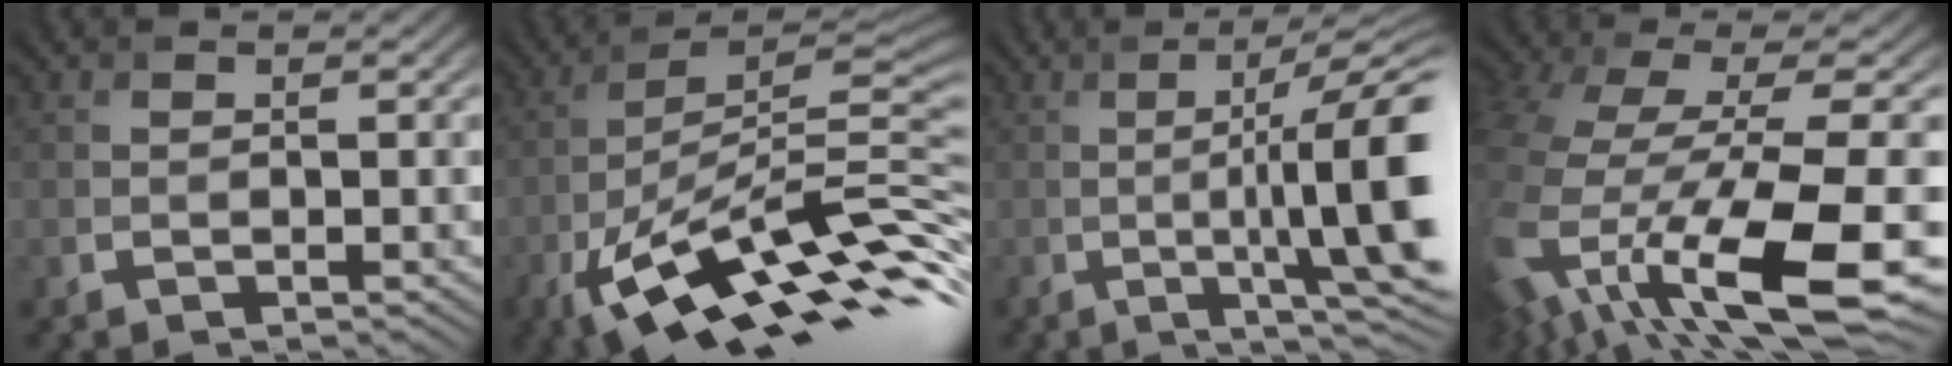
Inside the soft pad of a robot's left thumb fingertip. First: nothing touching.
{"total": 16.4, "force": [-7.6, 4.2, 13.9], "torque": [-0.244, 0.003, -0.143]}
{"total": 14.7, "force": [-1.1, 2.9, 14.4], "torque": [-0.185, 0.001, -0.001]}
{"total": 14.8, "force": [-5.1, 6.1, 12.4], "torque": [-0.296, -0.040, -0.064]}